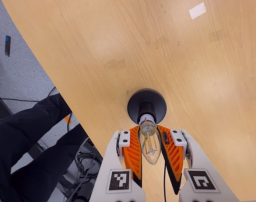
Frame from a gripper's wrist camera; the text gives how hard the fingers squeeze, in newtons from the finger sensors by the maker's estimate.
{"total": 17.0, "left": 15.7, "right": 18.3}